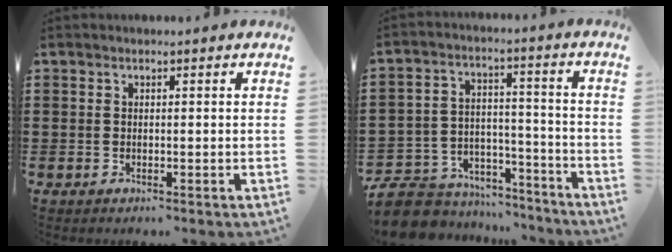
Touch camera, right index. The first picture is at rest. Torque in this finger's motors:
{"motor_torque": [-1.00, 1.13, -1.05, -0.21]}